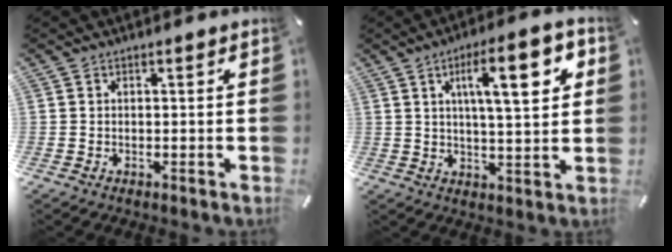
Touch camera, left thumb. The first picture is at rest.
{"total": 15.1, "force": [5.4, 4.3, 13.4], "torque": [-0.202, -0.003, 0.077]}